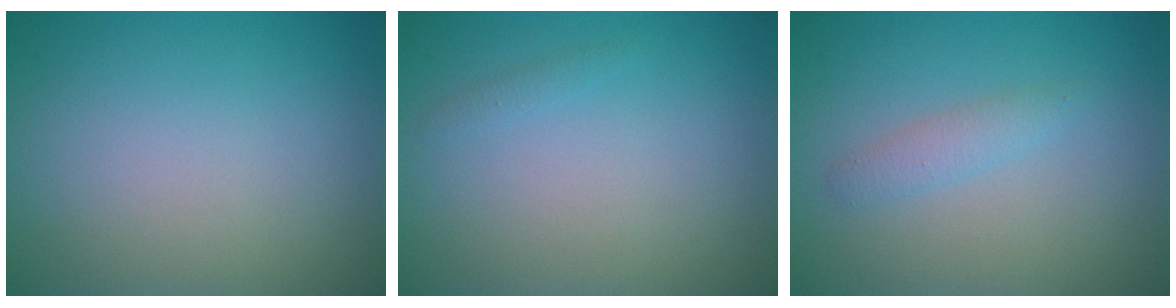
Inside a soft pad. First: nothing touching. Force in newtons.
{"total": 0.6, "press": 0.6, "slide": 0.0}
{"total": 1.5, "press": 1.5, "slide": 0.0}